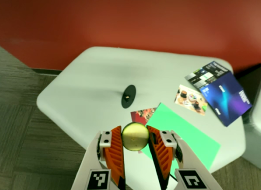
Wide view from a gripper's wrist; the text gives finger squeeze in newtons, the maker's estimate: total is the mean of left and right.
{"total": 7.6, "left": 7.4, "right": 7.8}